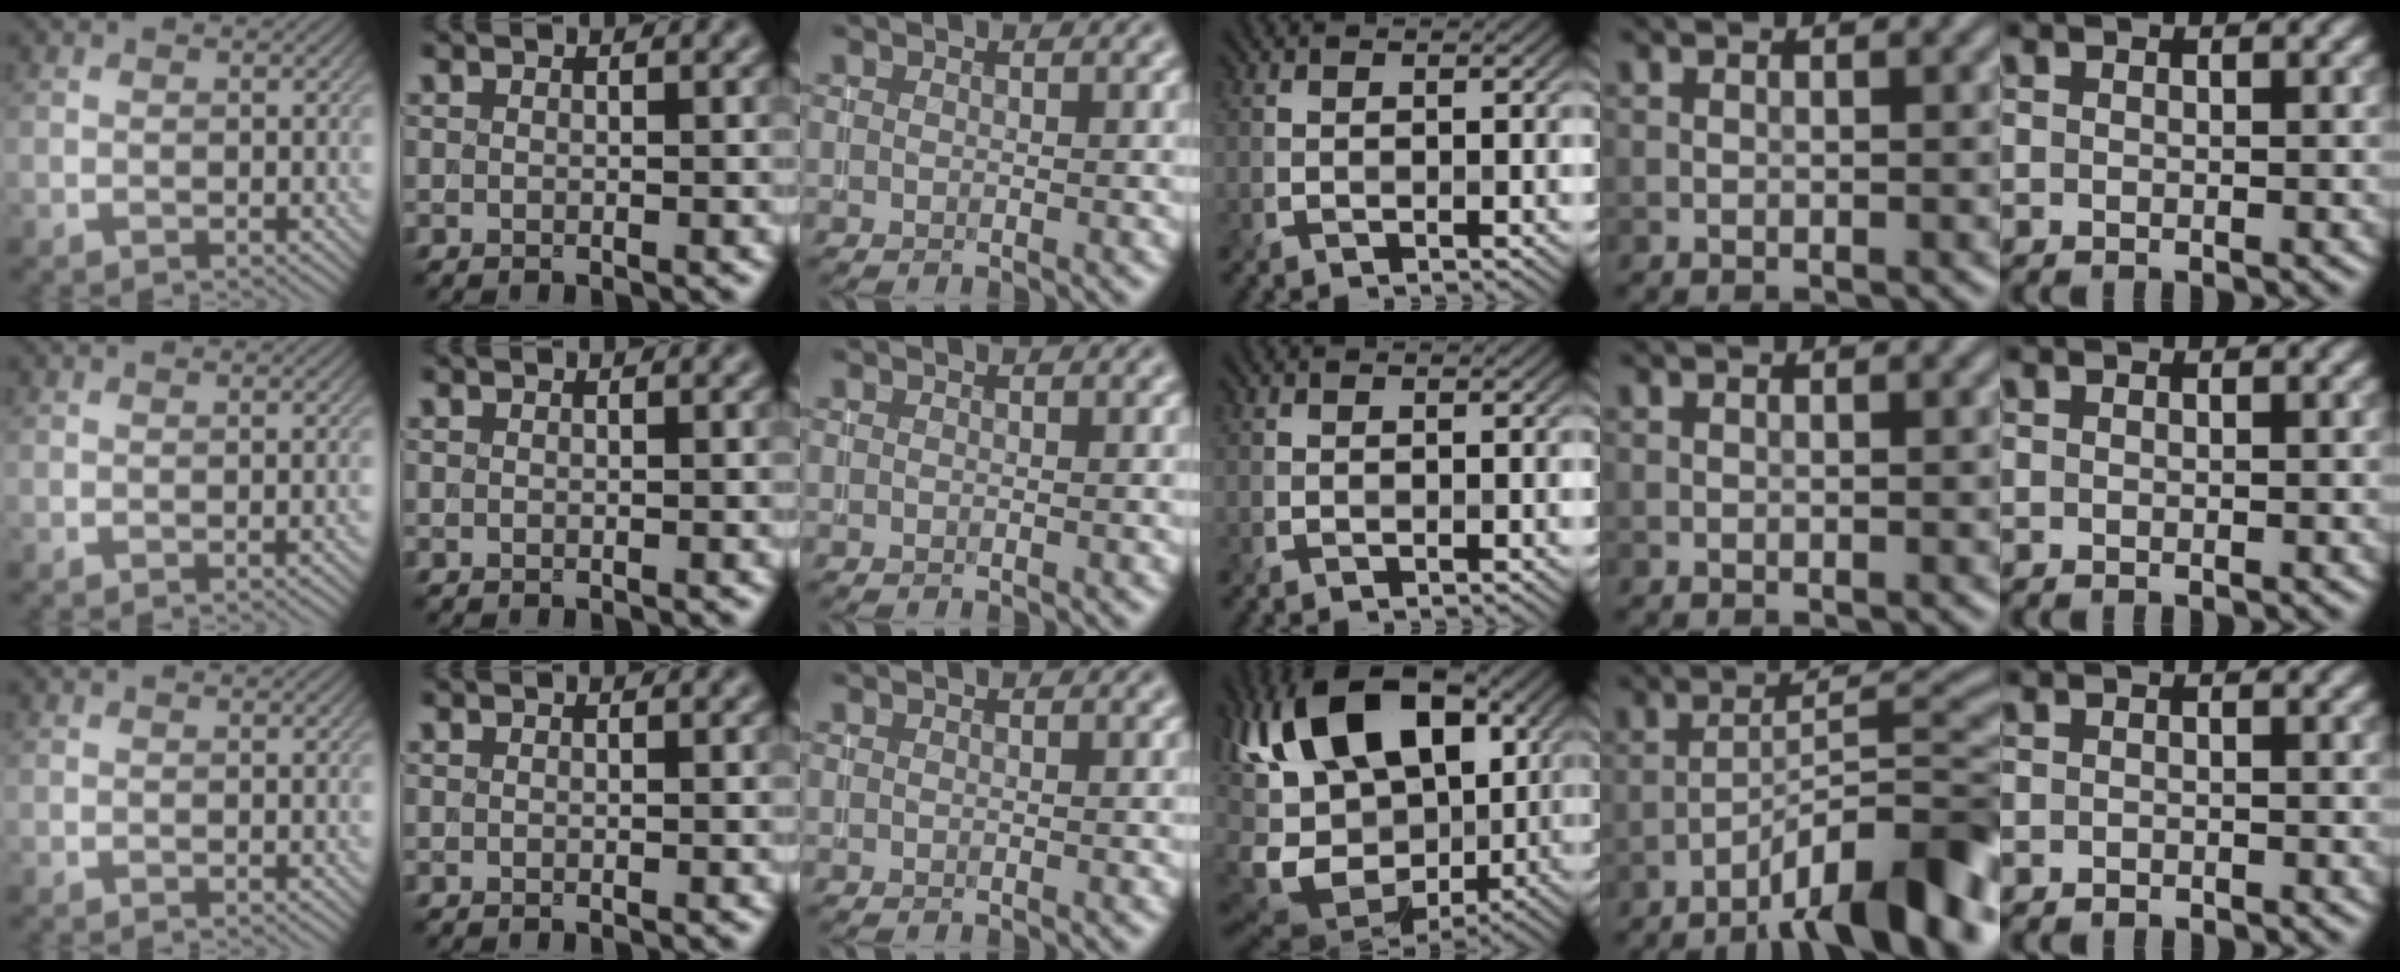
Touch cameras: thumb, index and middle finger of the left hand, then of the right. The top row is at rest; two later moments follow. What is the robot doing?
{"motion": "insert", "object": "backpack"}